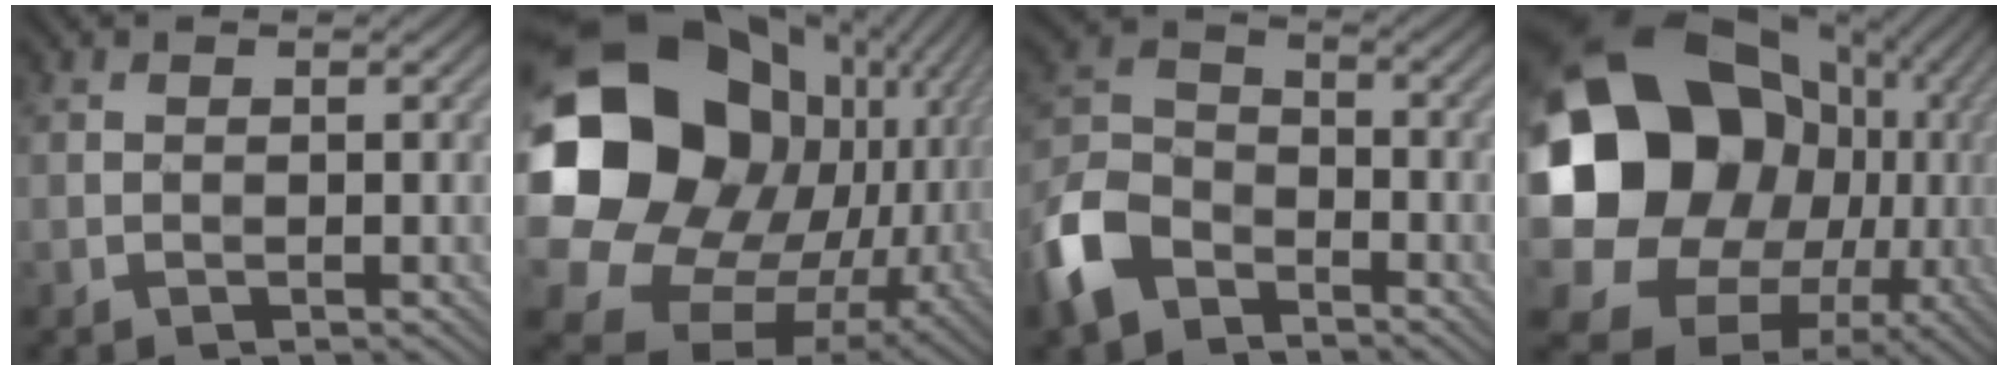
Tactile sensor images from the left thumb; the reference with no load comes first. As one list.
[{"total": 22.7, "force": [1.8, 18.2, 13.4], "torque": [-0.327, -0.046, 0.064]}, {"total": 9.4, "force": [-6.0, 5.5, 4.8], "torque": [-0.122, -0.002, -0.145]}, {"total": 24.0, "force": [0.9, 20.4, 12.6], "torque": [-0.287, -0.052, 0.011]}]